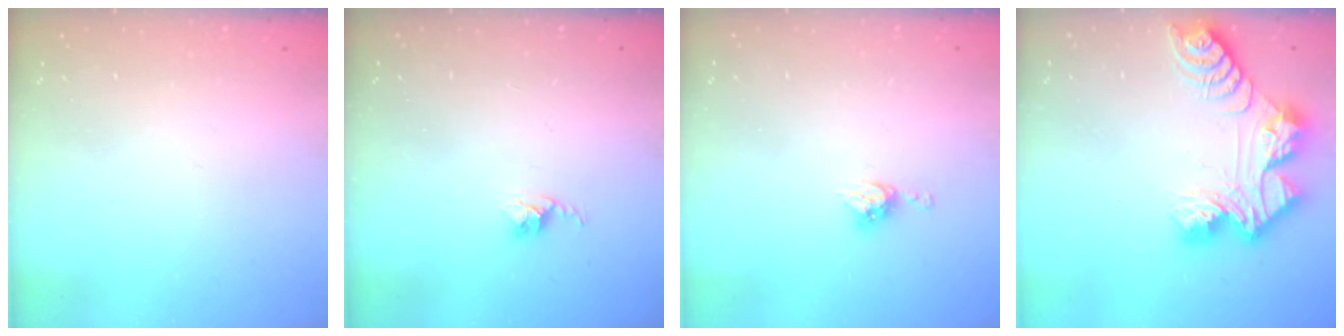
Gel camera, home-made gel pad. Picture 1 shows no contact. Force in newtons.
{"total": 2.8, "press": 2.7, "slide": 0.4}
{"total": 5.0, "press": 4.9, "slide": 0.3}
{"total": 13.7, "press": 13.7, "slide": 1.1}